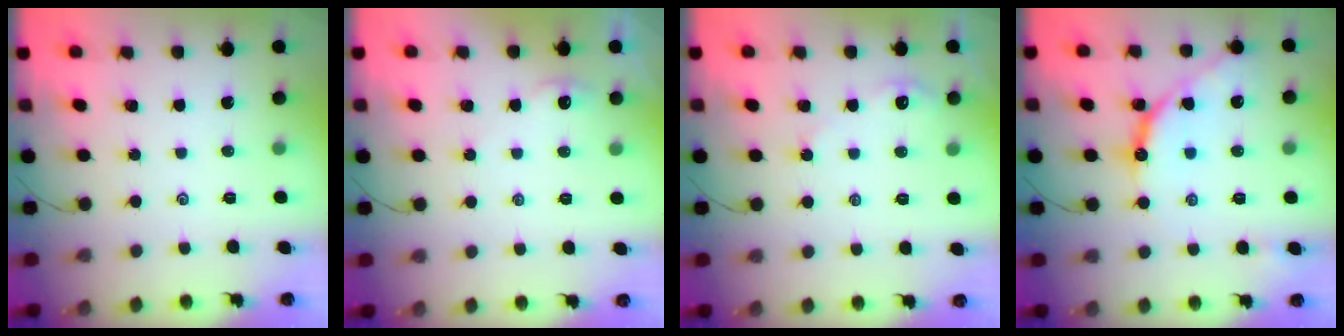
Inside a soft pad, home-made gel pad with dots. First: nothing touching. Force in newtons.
{"total": 2.6, "press": 2.6, "slide": 0.3}
{"total": 2.7, "press": 2.7, "slide": 0.3}
{"total": 11.3, "press": 11.3, "slide": 0.9}